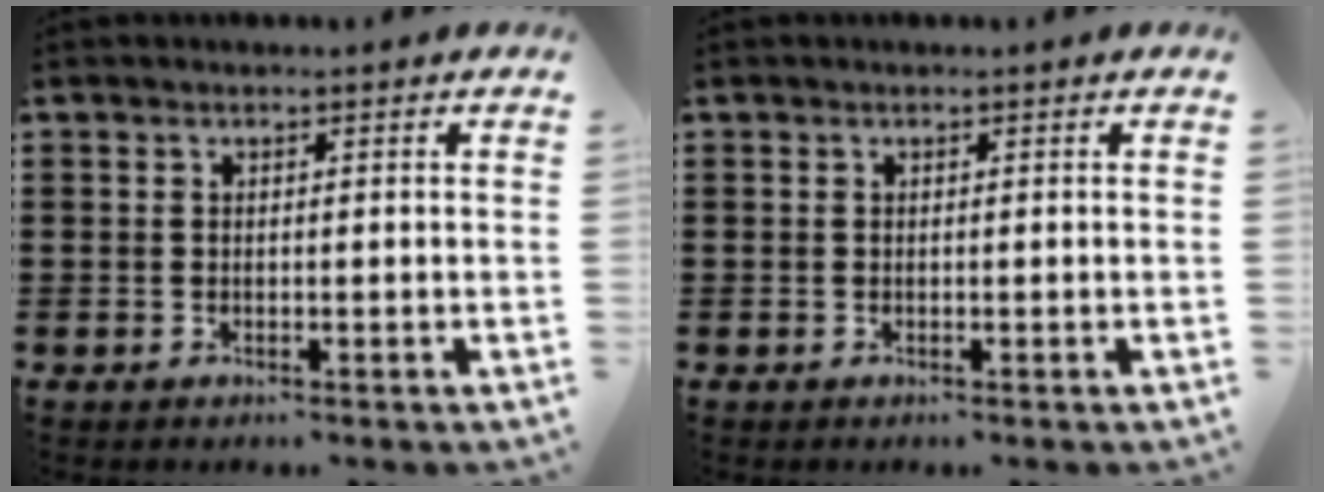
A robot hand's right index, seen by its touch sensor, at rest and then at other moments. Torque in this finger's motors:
{"motor_torque": [-0.03, 0.00, 0.00, 0.00]}